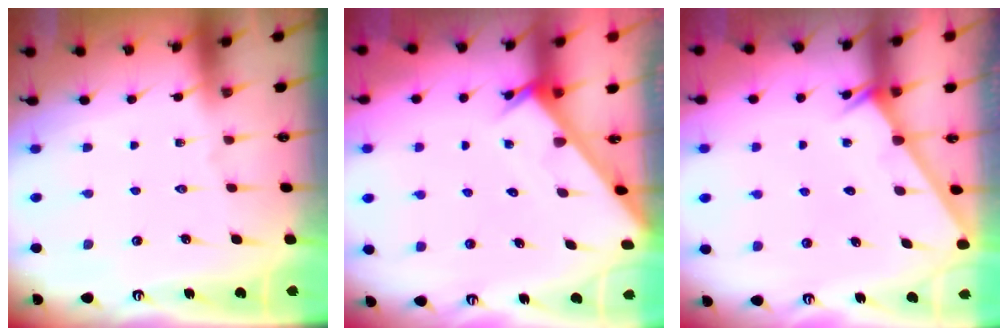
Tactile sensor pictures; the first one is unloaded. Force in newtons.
{"total": 4.1, "press": 4.1, "slide": 0.3}
{"total": 1.4, "press": 1.4, "slide": 0.1}